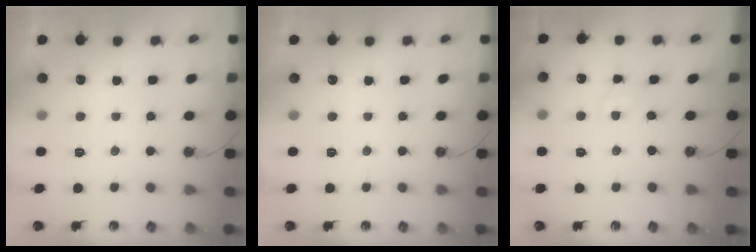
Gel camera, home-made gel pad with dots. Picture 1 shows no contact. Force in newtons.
{"total": 0.0}
{"total": 3.2, "press": 3.2, "slide": 0.4}